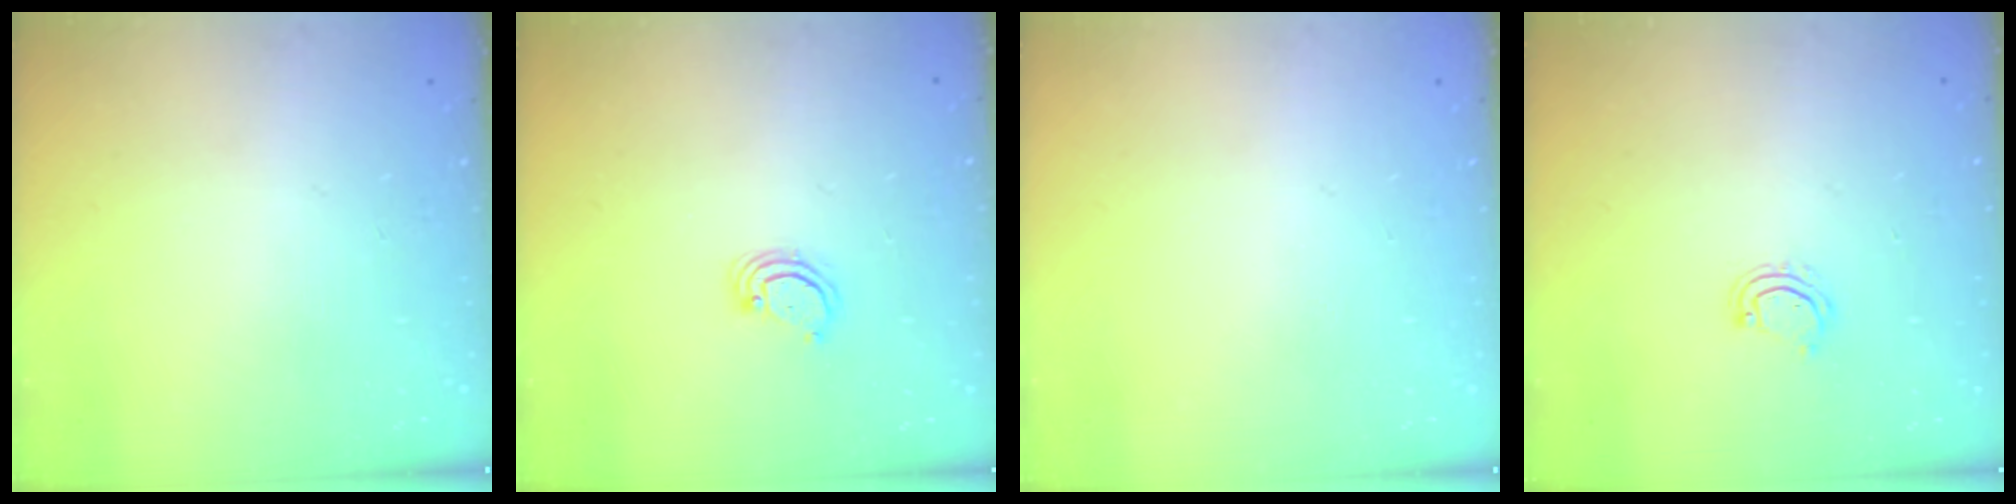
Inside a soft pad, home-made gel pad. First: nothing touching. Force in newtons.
{"total": 3.0, "press": 3.0, "slide": 0.3}
{"total": 0.0}
{"total": 2.7, "press": 2.7, "slide": 0.2}